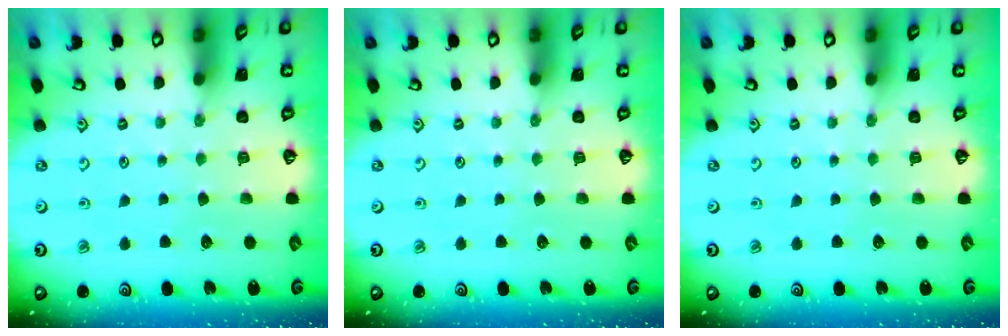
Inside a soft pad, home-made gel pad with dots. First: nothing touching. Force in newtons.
{"total": 0.0}
{"total": 0.0}